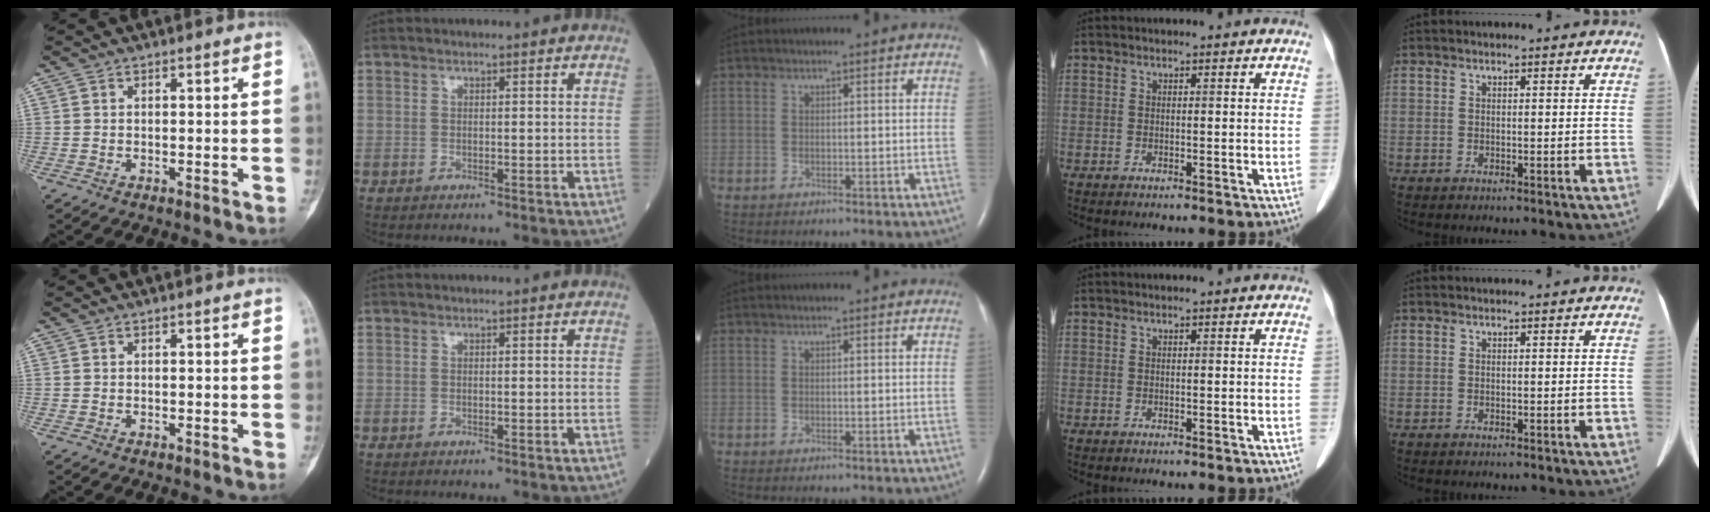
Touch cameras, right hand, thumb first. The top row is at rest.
{}